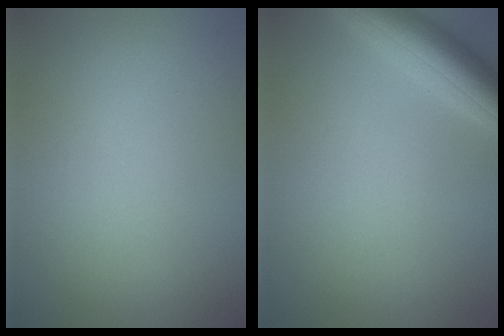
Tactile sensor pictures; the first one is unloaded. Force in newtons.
{"total": 5.5, "press": 5.5, "slide": 0.3}